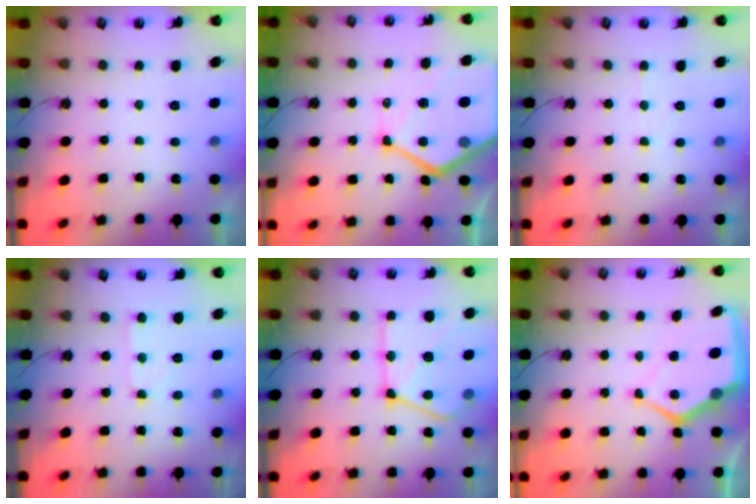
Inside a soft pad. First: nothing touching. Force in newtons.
{"total": 19.8, "press": 19.7, "slide": 2.1}
{"total": 4.9, "press": 4.8, "slide": 0.7}
{"total": 3.4, "press": 3.4, "slide": 0.5}
{"total": 18.9, "press": 18.9, "slide": 1.5}
{"total": 10.2, "press": 10.1, "slide": 1.1}